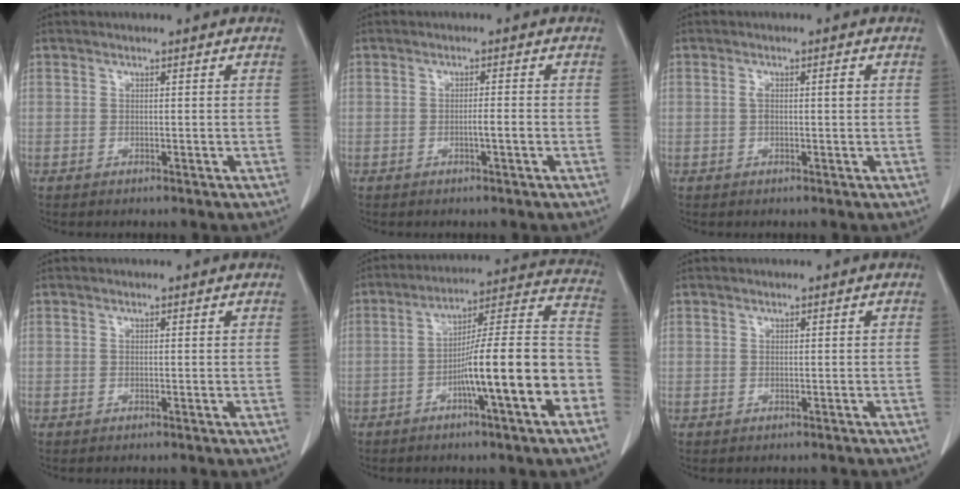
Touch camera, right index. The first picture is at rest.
{"total": 1.7, "force": [-0.6, -0.1, 1.6], "torque": [-0.026, 0.001, -0.011]}
{"total": 2.1, "force": [0.3, 0.6, 2.0], "torque": [-0.041, 0.011, 0.007]}
{"total": 0.0}
{"total": 17.4, "force": [-5.8, 0.8, 16.4], "torque": [-0.218, 0.024, -0.088]}
{"total": 0.7, "force": [-0.3, 0.6, 0.0], "torque": [0.002, 0.006, -0.005]}